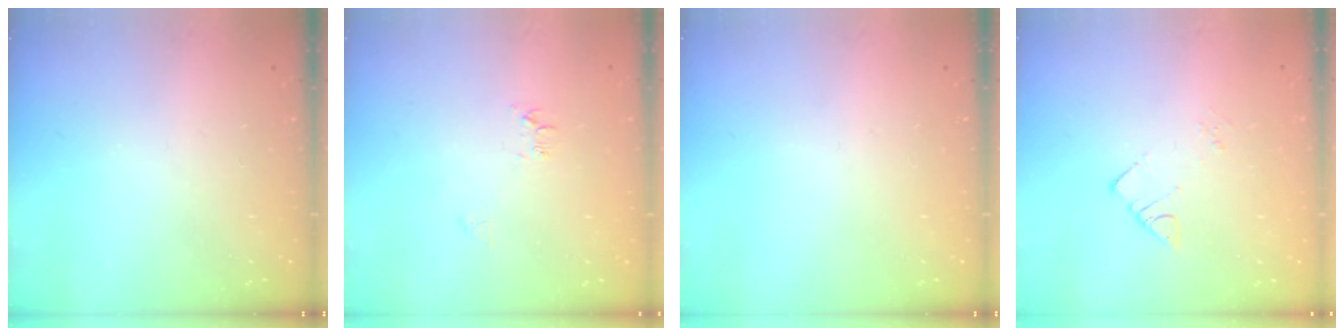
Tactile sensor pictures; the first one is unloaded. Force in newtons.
{"total": 6.0, "press": 5.9, "slide": 0.6}
{"total": 0.0}
{"total": 2.6, "press": 2.6, "slide": 0.1}